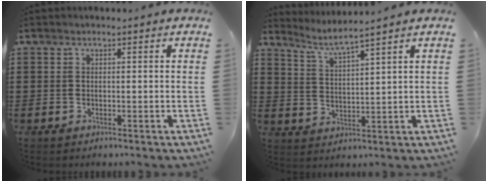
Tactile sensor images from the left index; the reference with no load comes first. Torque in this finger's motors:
{"motor_torque": [-0.10, 0.05, 0.00, 0.03]}